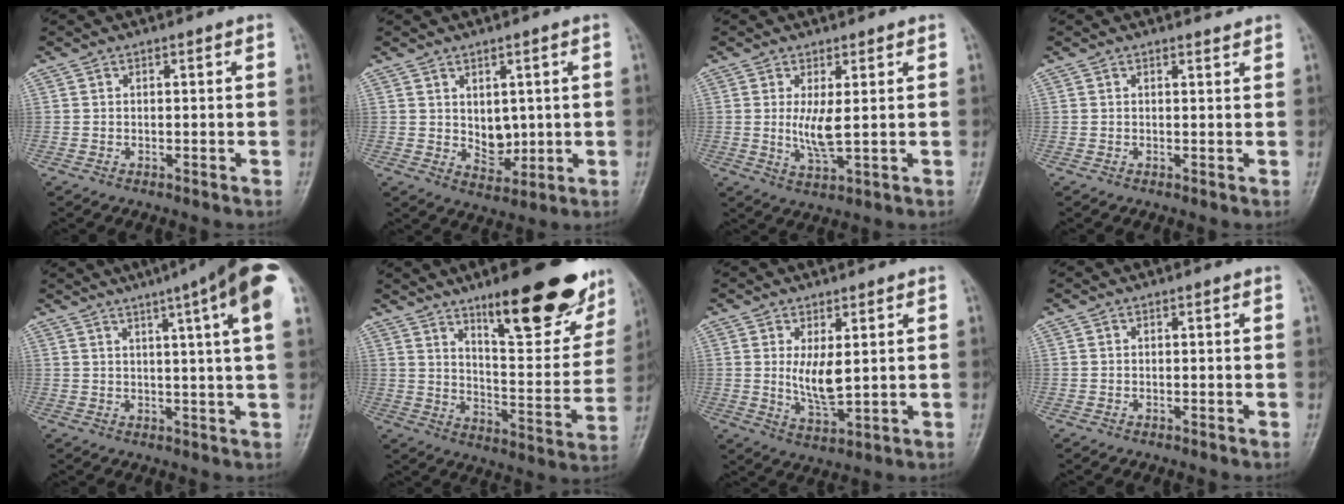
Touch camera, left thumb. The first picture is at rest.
{"total": 5.1, "force": [0.7, 3.7, 3.4], "torque": [-0.031, -0.016, 0.027]}
{"total": 4.6, "force": [0.6, 1.1, 4.4], "torque": [-0.091, -0.018, 0.017]}
{"total": 0.9, "force": [0.9, -0.1, -0.3], "torque": [0.005, -0.011, 0.013]}
{"total": 15.5, "force": [8.0, 0.9, 13.3], "torque": [-0.182, 0.004, 0.090]}
{"total": 23.2, "force": [14.9, 7.0, 16.4], "torque": [-0.179, -0.077, 0.221]}
{"total": 5.9, "force": [1.2, 2.3, 5.3], "torque": [-0.091, -0.023, 0.032]}
{"total": 0.0}